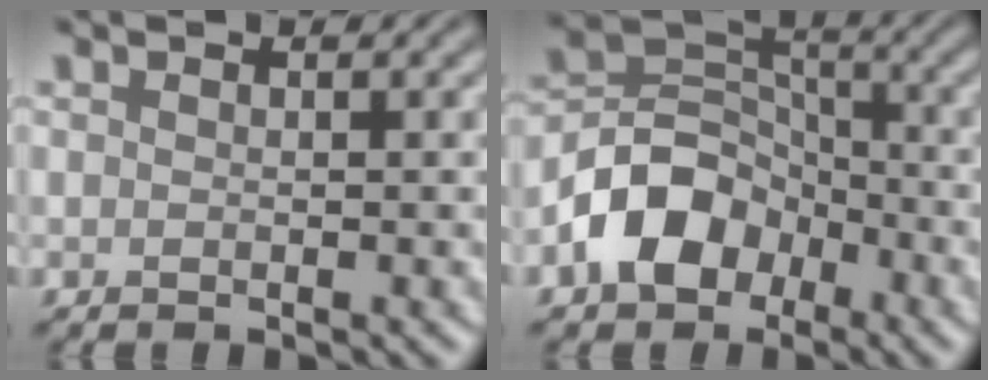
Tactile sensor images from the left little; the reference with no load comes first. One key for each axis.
{"total": 6.5, "fx": -3.3, "fy": 4.7, "fz": 3.2, "tx": -0.049, "ty": 0.006, "tz": -0.070}